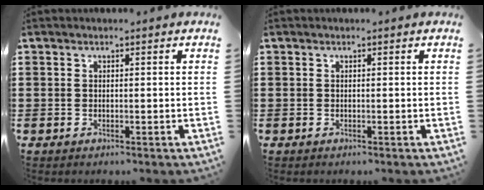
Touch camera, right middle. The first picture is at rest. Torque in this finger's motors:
{"motor_torque": [0.25, 0.03, 0.57, 0.01]}